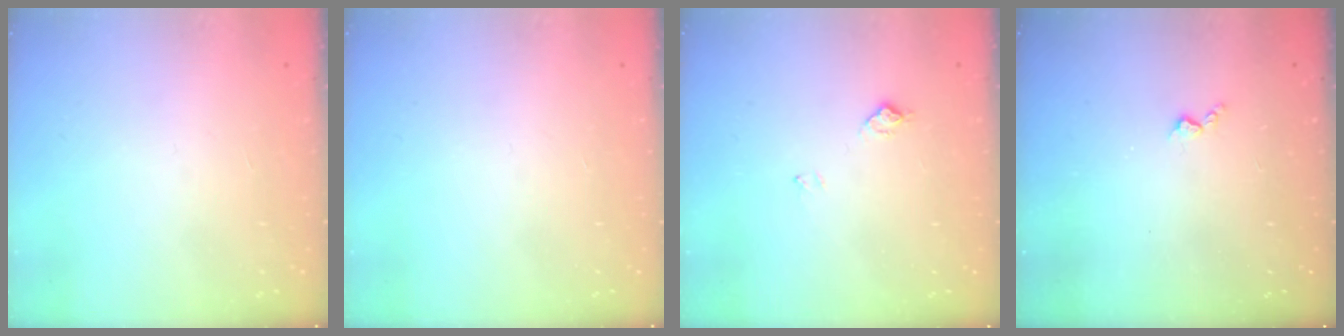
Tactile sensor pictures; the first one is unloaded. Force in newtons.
{"total": 0.0}
{"total": 6.9, "press": 6.8, "slide": 0.7}
{"total": 2.8, "press": 2.8, "slide": 0.5}